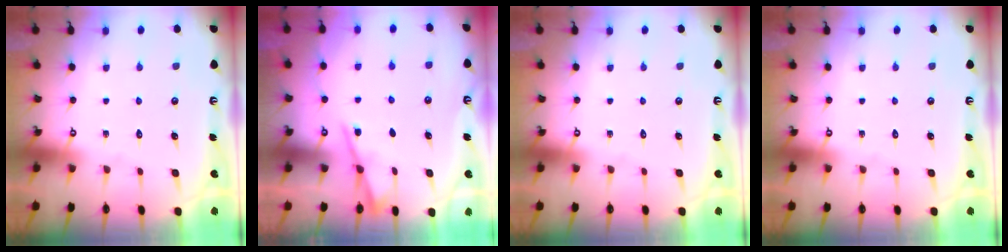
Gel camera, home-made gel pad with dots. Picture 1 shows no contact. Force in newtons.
{"total": 3.6, "press": 3.6, "slide": 0.5}
{"total": 0.0}
{"total": 0.0}